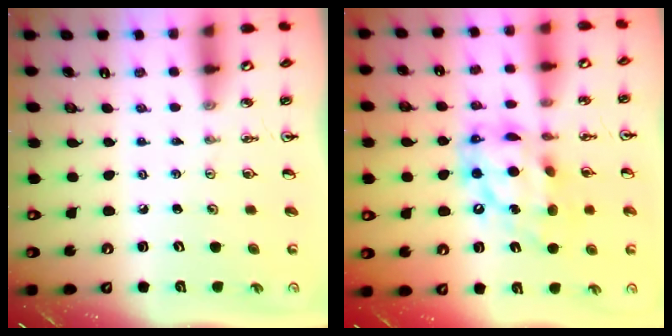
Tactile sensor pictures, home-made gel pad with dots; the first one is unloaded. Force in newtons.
{"total": 15.5, "press": 15.5, "slide": 1.3}